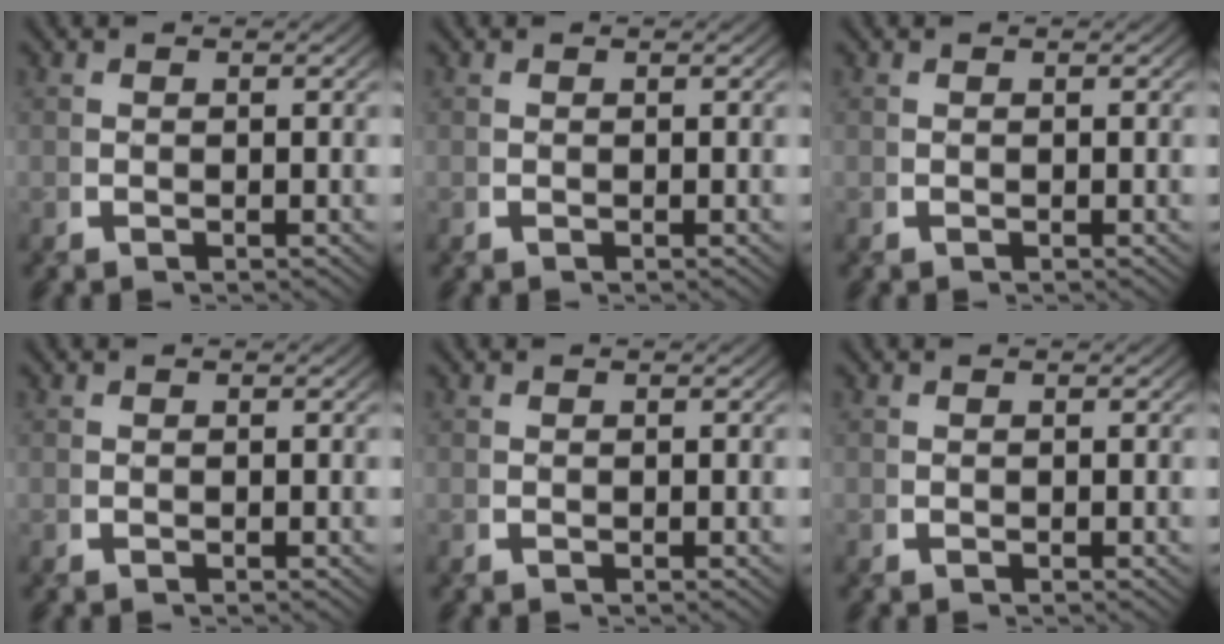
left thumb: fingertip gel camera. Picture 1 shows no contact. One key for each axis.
{"total": 0.0}
{"total": 0.0}
{"total": 0.0}
{"total": 0.0}
{"total": 0.0}